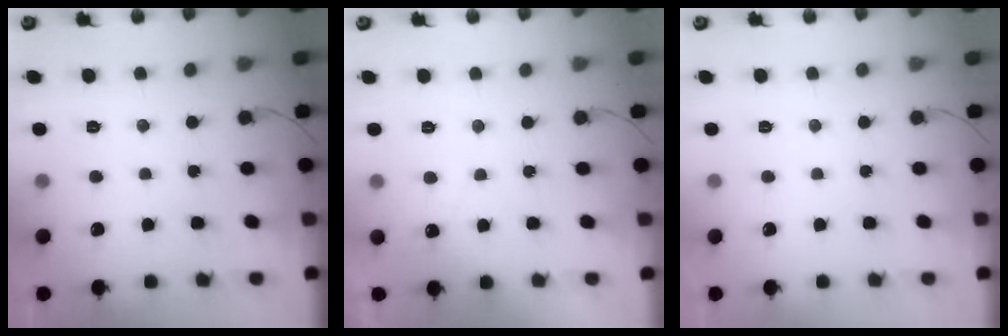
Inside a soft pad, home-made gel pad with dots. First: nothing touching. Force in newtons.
{"total": 2.2, "press": 2.2, "slide": 0.1}
{"total": 0.0}